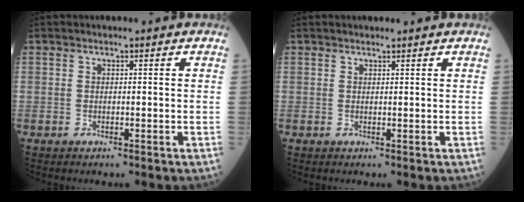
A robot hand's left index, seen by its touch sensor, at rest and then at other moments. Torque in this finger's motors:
{"motor_torque": [0.06, -0.05, -0.37, -0.03]}